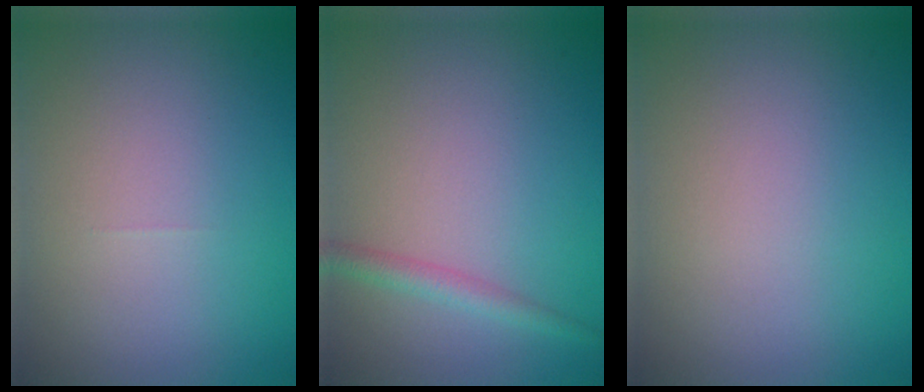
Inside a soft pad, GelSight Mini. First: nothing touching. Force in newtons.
{"total": 2.1, "press": 2.1, "slide": 0.1}
{"total": 0.0}